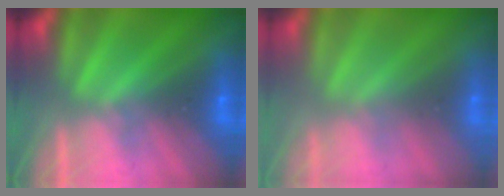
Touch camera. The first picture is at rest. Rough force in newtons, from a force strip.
{"total": 3.0}